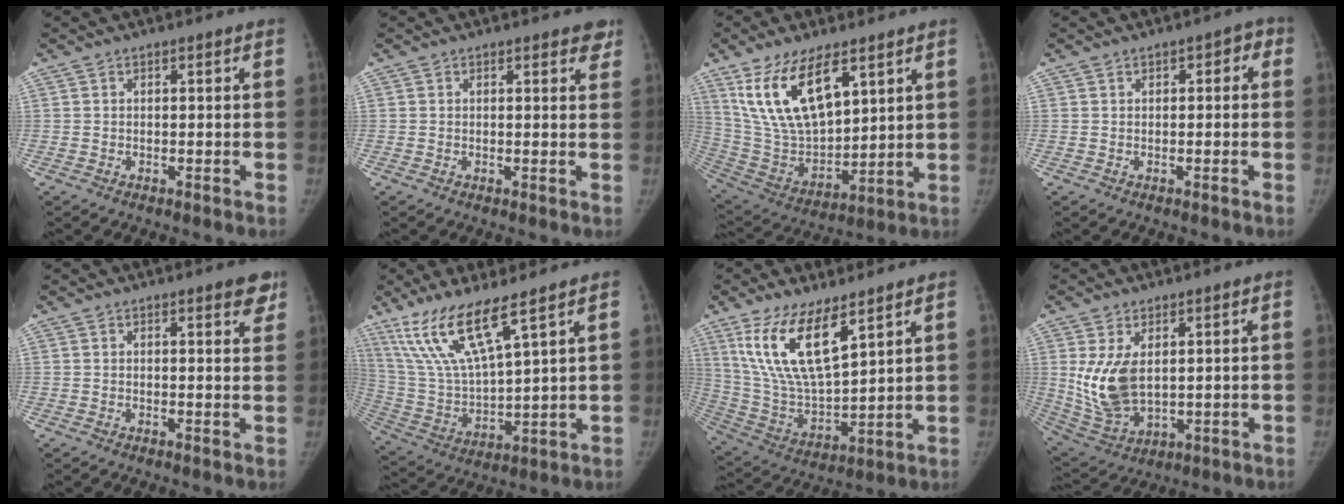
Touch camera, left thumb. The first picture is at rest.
{"total": 2.7, "force": [2.0, 1.2, 1.4], "torque": [0.008, -0.005, 0.017]}
{"total": 18.2, "force": [9.5, 8.6, 13.0], "torque": [-0.214, -0.041, 0.199]}
{"total": 2.6, "force": [0.5, 1.7, 1.9], "torque": [-0.009, 0.011, 0.002]}
{"total": 4.0, "force": [2.7, 1.2, 2.7], "torque": [-0.015, -0.012, 0.028]}
{"total": 14.5, "force": [9.5, 2.8, 10.6], "torque": [-0.217, -0.043, 0.206]}
{"total": 16.0, "force": [9.1, 5.7, 11.9], "torque": [-0.219, -0.046, 0.192]}
{"total": 11.3, "force": [2.1, 6.6, 8.9], "torque": [-0.167, -0.017, 0.059]}